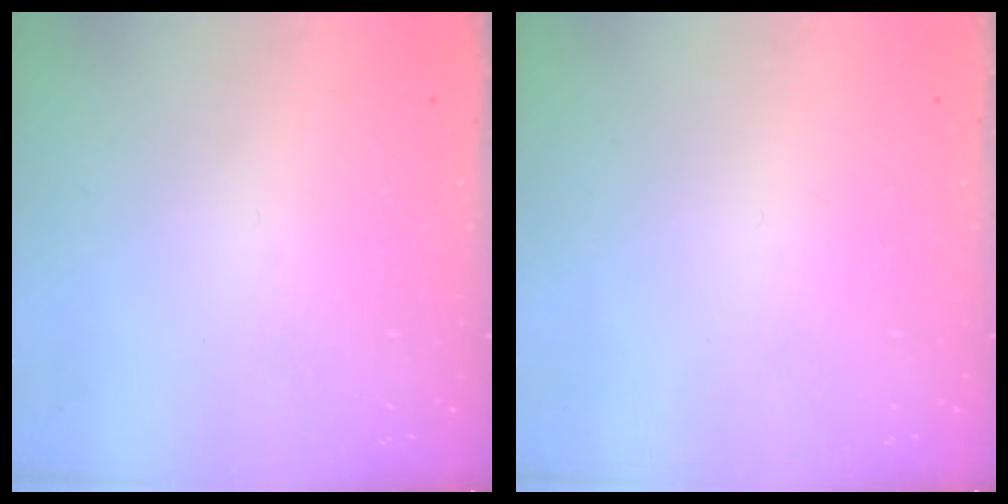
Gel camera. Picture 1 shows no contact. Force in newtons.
{"total": 1.8, "press": 1.7, "slide": 0.1}